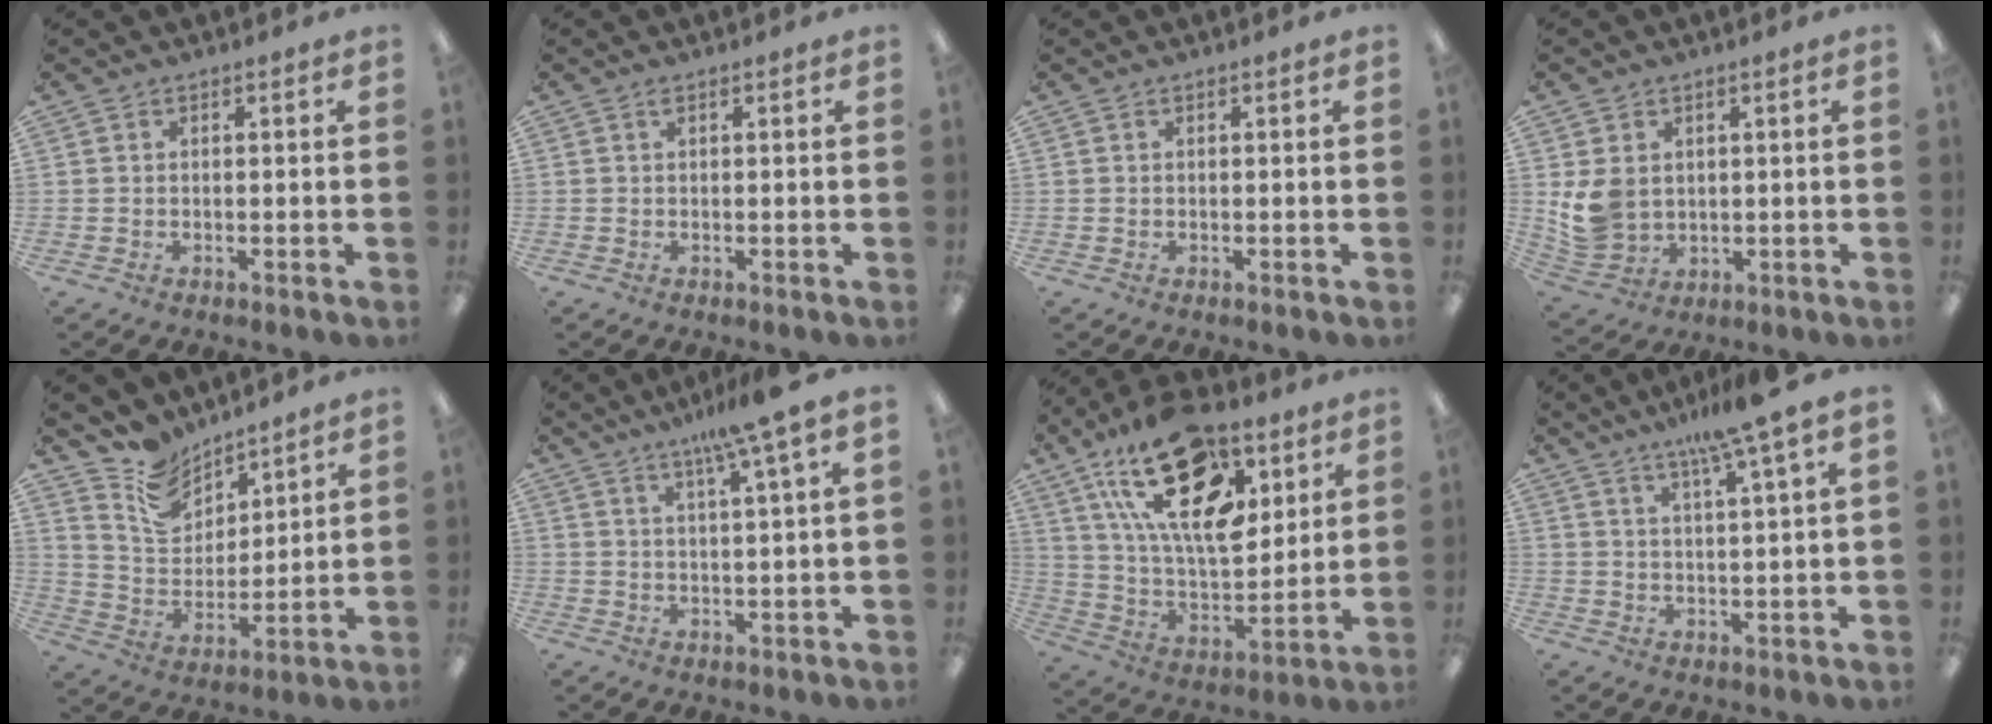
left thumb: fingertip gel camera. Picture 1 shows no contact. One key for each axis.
{"total": 0.7, "fx": 0.4, "fy": 0.1, "fz": 0.5, "tx": -0.011, "ty": 0.003, "tz": 0.007}
{"total": 0.0}
{"total": 7.7, "fx": 1.7, "fy": 6.4, "fz": 4.0, "tx": -0.084, "ty": 0.000, "tz": 0.035}
{"total": 9.2, "fx": 7.8, "fy": 4.6, "fz": 1.7, "tx": -0.052, "ty": -0.046, "tz": 0.152}
{"total": 8.2, "fx": 5.4, "fy": -0.4, "fz": 6.1, "tx": -0.108, "ty": -0.024, "tz": 0.085}
{"total": 25.4, "fx": 13.4, "fy": 13.0, "fz": 17.3, "tx": -0.311, "ty": -0.062, "tz": 0.235}
{"total": 8.9, "fx": 6.5, "fy": -0.2, "fz": 6.1, "tx": -0.110, "ty": -0.029, "tz": 0.104}